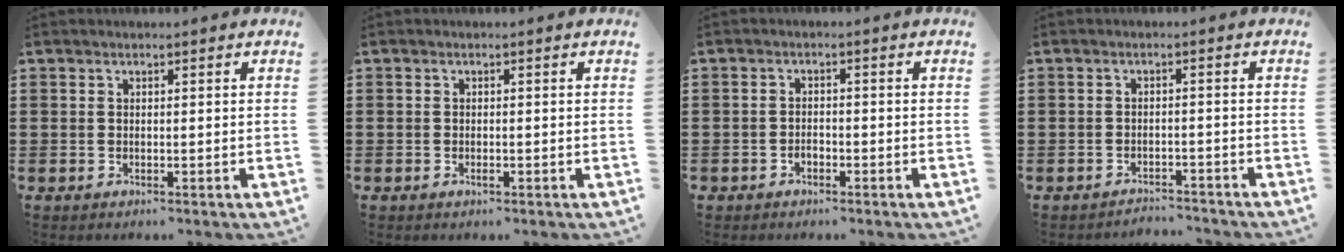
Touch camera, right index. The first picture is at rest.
{"total": 0.6, "force": [-0.3, 0.2, 0.5], "torque": [-0.010, -0.006, -0.003]}
{"total": 1.2, "force": [-0.9, 0.7, 0.4], "torque": [-0.011, -0.001, -0.019]}
{"total": 2.3, "force": [-2.3, 0.2, -0.1], "torque": [-0.006, 0.001, -0.051]}